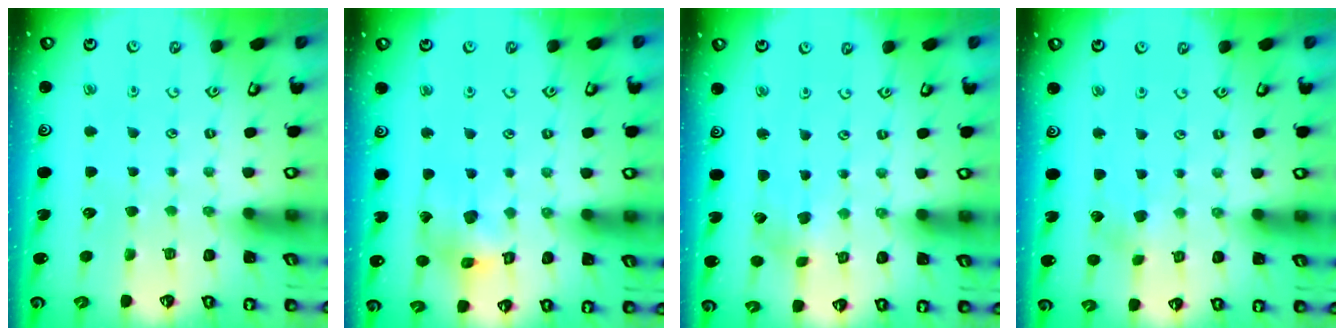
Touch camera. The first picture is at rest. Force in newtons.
{"total": 12.7, "press": 12.5, "slide": 1.8}
{"total": 2.3, "press": 2.3, "slide": 0.5}
{"total": 2.4, "press": 2.3, "slide": 0.4}